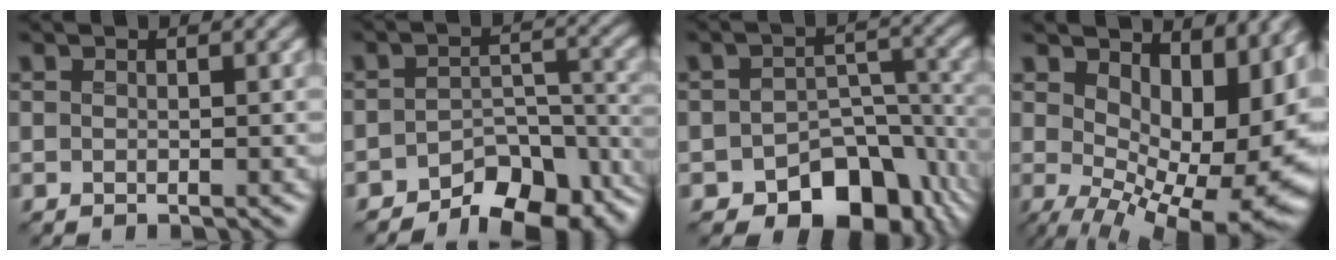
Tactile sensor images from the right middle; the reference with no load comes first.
{"total": 9.1, "force": [-6.6, 4.0, 4.9], "torque": [-0.058, -0.014, -0.100]}
{"total": 9.9, "force": [-6.1, 5.8, 5.1], "torque": [-0.057, -0.018, -0.092]}
{"total": 15.6, "force": [1.7, 7.8, 13.4], "torque": [-0.170, -0.011, 0.057]}